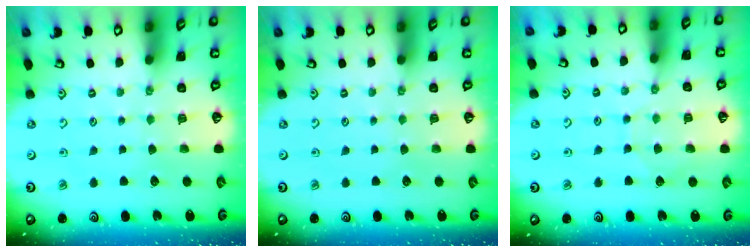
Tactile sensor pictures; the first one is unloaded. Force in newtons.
{"total": 0.0}
{"total": 5.6, "press": 5.6, "slide": 0.5}